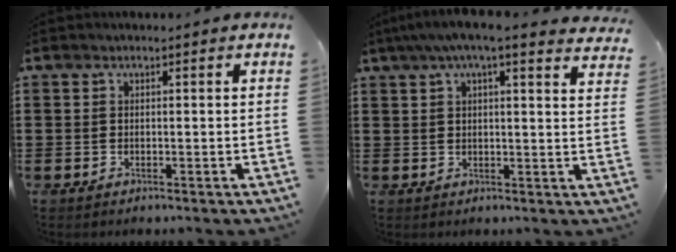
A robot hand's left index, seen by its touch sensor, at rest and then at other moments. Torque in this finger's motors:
{"motor_torque": [2.14, 0.00, 0.62, 0.21]}